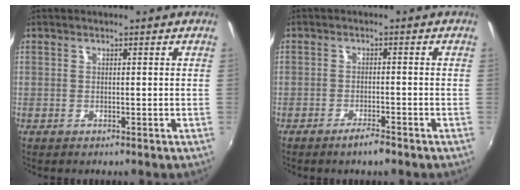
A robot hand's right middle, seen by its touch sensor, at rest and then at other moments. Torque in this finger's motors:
{"motor_torque": [1.08, -0.98, 0.55, 0.21]}